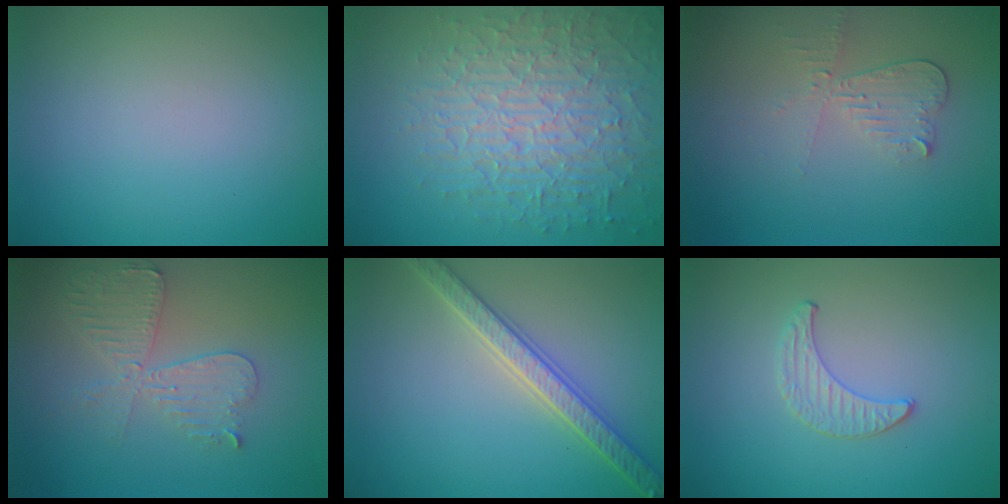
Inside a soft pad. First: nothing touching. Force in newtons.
{"total": 8.6, "press": 6.1, "slide": 6.1}
{"total": 2.3, "press": 2.1, "slide": 0.8}
{"total": 4.3, "press": 3.8, "slide": 2.2}
{"total": 4.0, "press": 3.9, "slide": 0.9}
{"total": 1.0, "press": 1.0, "slide": 0.3}